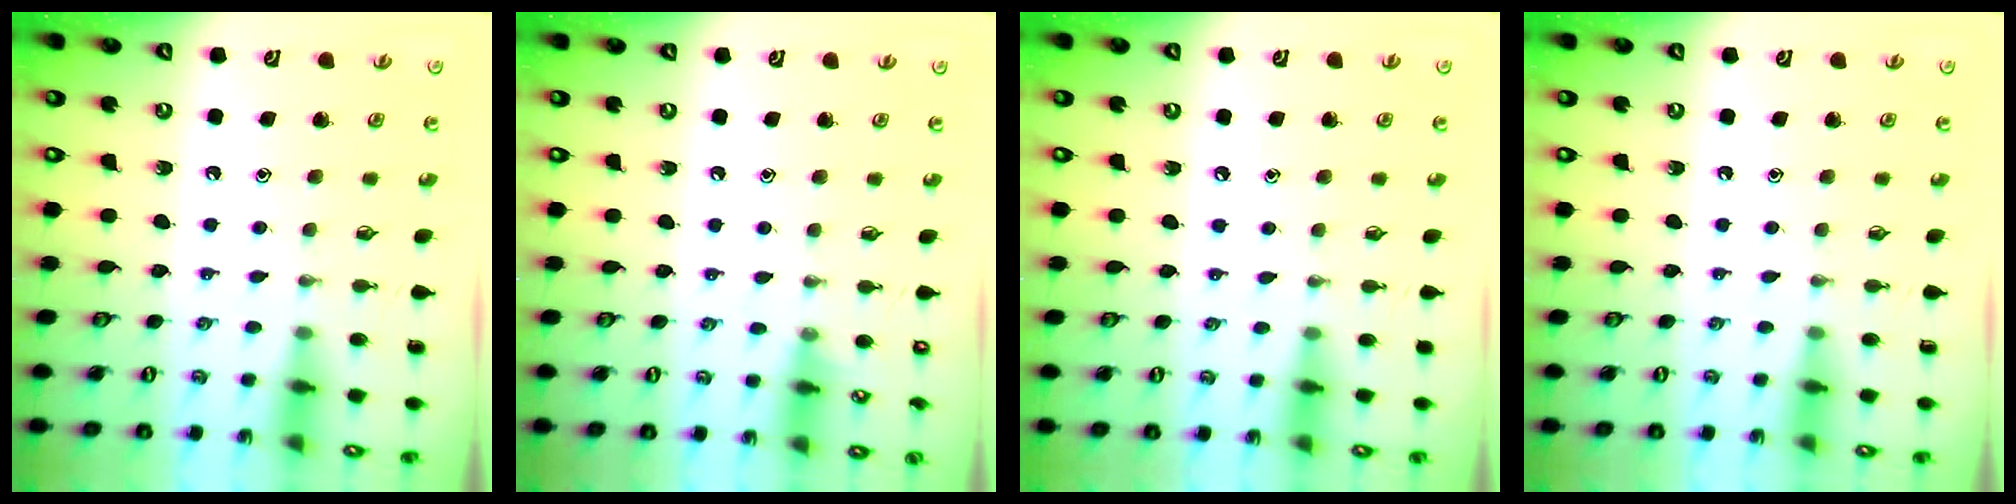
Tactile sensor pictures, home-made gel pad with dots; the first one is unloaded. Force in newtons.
{"total": 2.9, "press": 2.9, "slide": 0.4}
{"total": 2.7, "press": 2.7, "slide": 0.4}
{"total": 0.0}